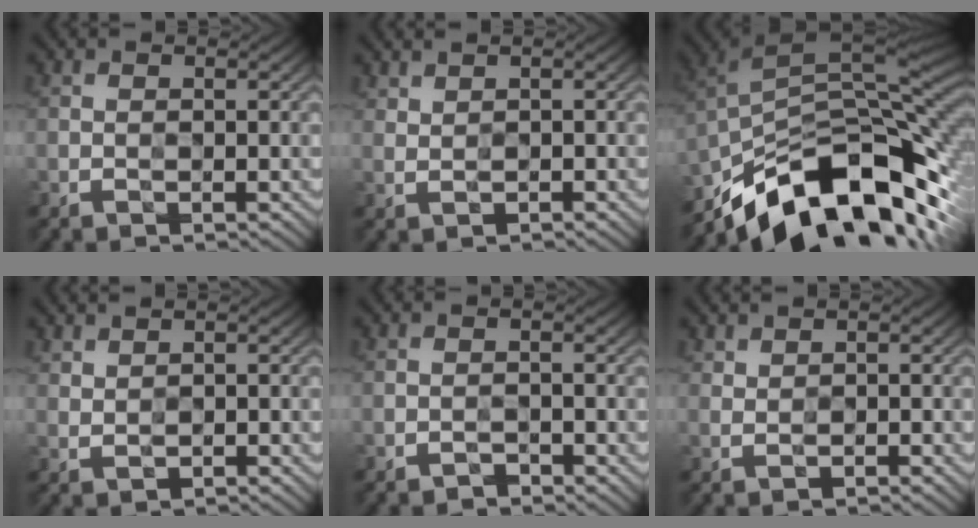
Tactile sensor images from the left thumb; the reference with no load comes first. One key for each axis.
{"total": 1.1, "fx": 0.9, "fy": 0.3, "fz": 0.6, "tx": -0.016, "ty": 0.001, "tz": 0.022}
{"total": 15.4, "fx": -9.0, "fy": 6.2, "fz": 10.8, "tx": -0.199, "ty": 0.004, "tz": -0.162}
{"total": 1.2, "fx": 1.1, "fy": 0.4, "fz": 0.5, "tx": -0.017, "ty": 0.001, "tz": 0.028}
{"total": 0.9, "fx": -0.9, "fy": 0.3, "fz": 0.2, "tx": 0.000, "ty": 0.001, "tz": -0.018}
{"total": 0.8, "fx": 0.7, "fy": 0.3, "fz": 0.3, "tx": -0.008, "ty": -0.002, "tz": 0.016}